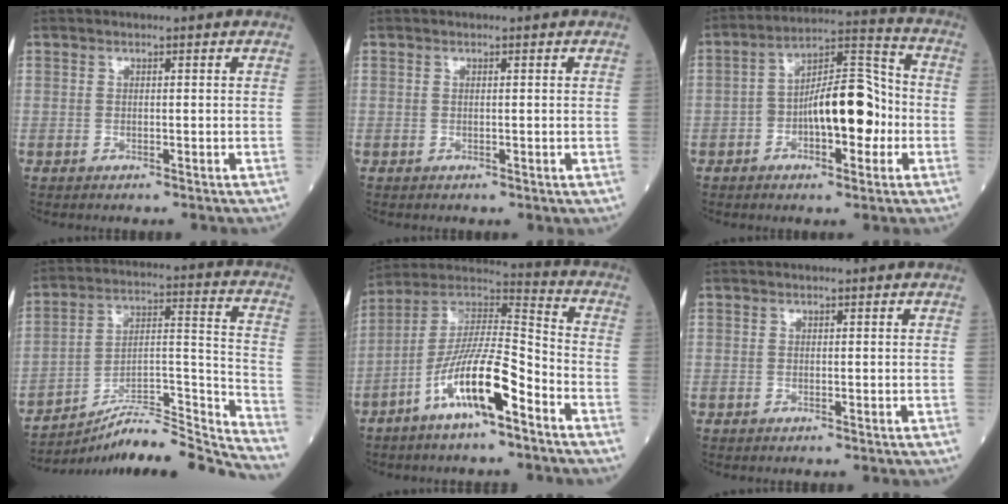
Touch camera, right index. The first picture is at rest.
{"total": 0.0}
{"total": 12.1, "force": [-2.5, 4.6, 10.9], "torque": [-0.183, 0.032, -0.036]}
{"total": 19.7, "force": [-18.9, -0.7, 5.4], "torque": [-0.080, 0.034, -0.299]}
{"total": 13.9, "force": [-6.8, 2.2, 11.9], "torque": [-0.223, 0.007, -0.123]}
{"total": 0.0}